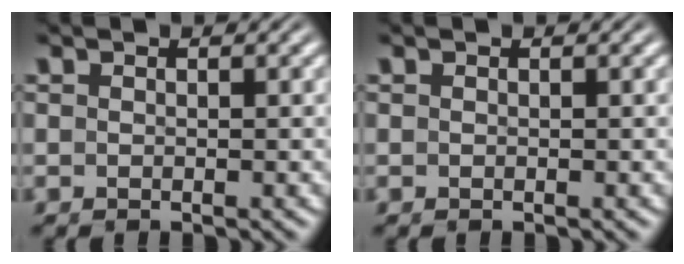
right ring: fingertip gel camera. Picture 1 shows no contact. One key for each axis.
{"total": 0.0}